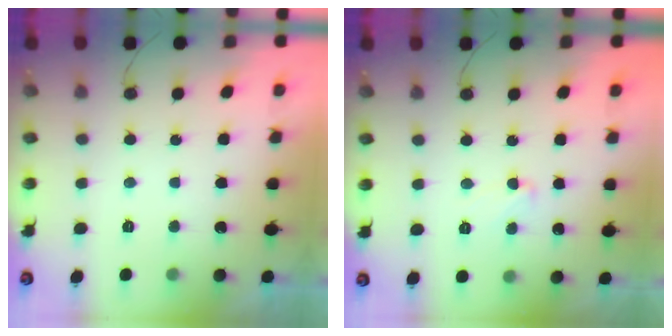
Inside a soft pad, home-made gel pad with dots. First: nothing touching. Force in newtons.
{"total": 5.9, "press": 5.9, "slide": 0.4}